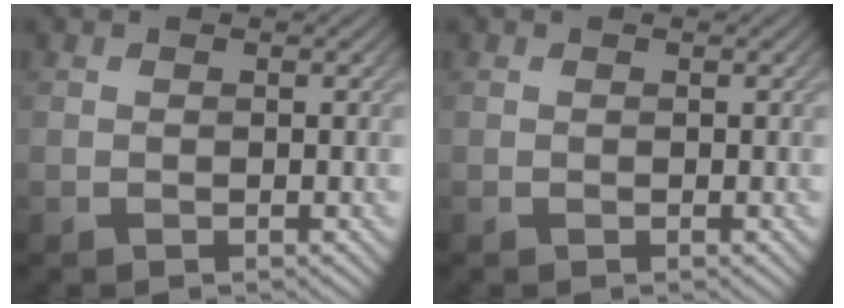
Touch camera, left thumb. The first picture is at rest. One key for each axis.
{"total": 0.0}